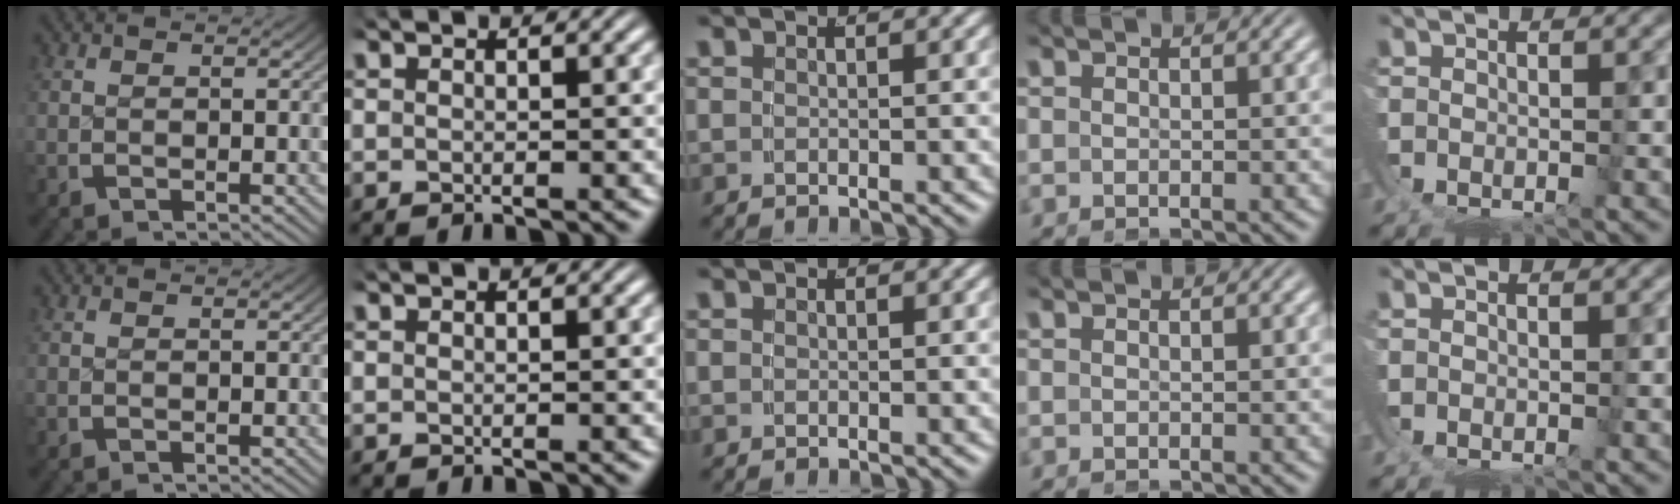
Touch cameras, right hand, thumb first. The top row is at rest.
{}